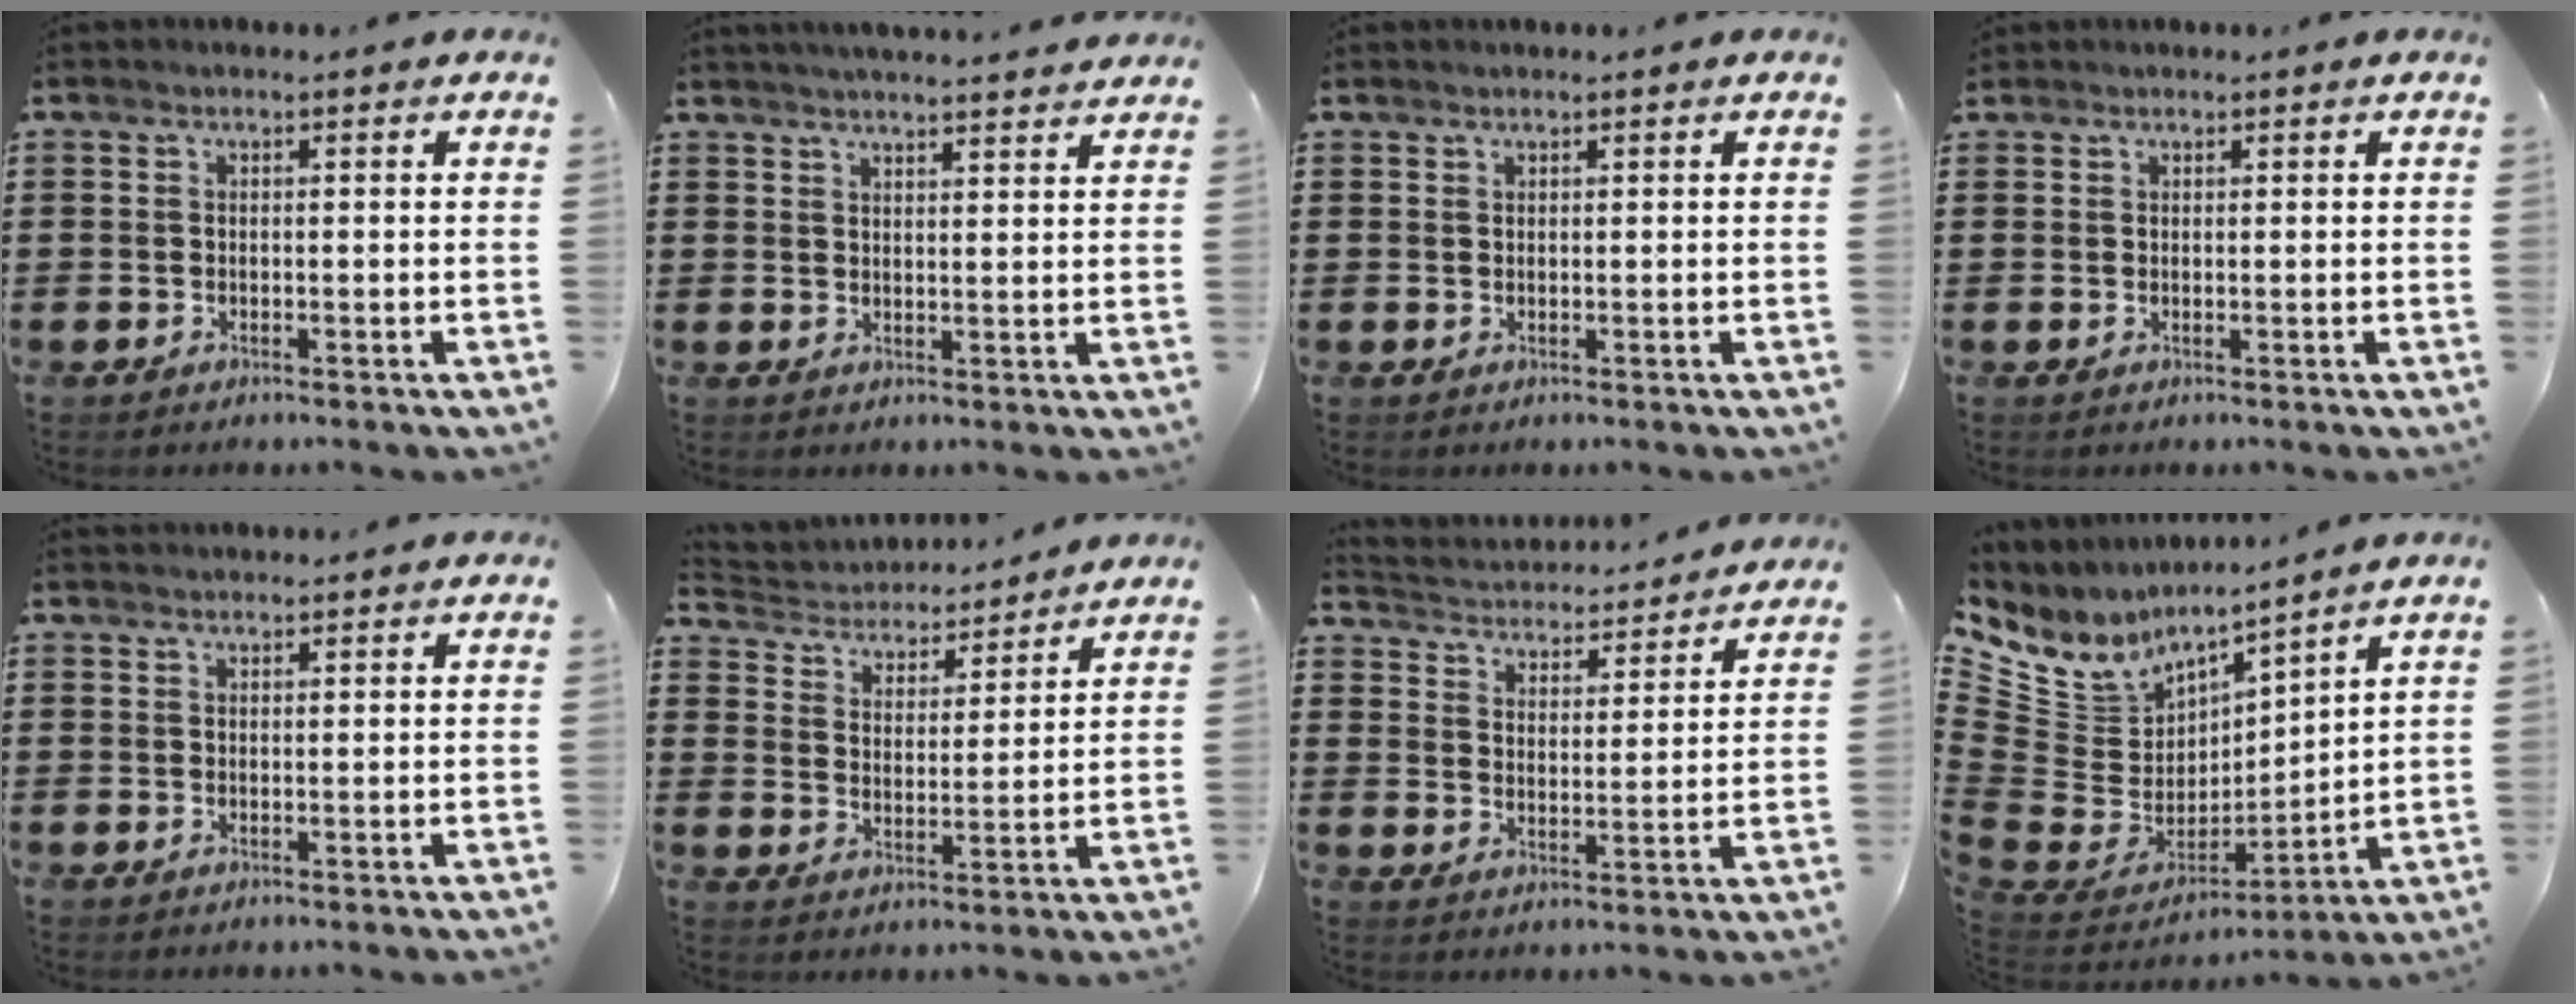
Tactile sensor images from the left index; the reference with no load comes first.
{"total": 3.0, "force": [2.9, -0.5, 0.3], "torque": [-0.015, -0.013, 0.053]}
{"total": 0.5, "force": [0.5, 0.0, 0.1], "torque": [-0.003, -0.001, 0.012]}
{"total": 0.7, "force": [0.6, 0.3, 0.0], "torque": [-0.002, 0.001, 0.013]}
{"total": 1.2, "force": [1.2, 0.1, 0.1], "torque": [-0.003, 0.000, 0.023]}
{"total": 4.1, "force": [4.0, 0.8, 0.0], "torque": [-0.026, -0.027, 0.065]}
{"total": 3.6, "force": [3.6, 0.1, -0.3], "torque": [-0.019, -0.031, 0.055]}
{"total": 7.8, "force": [4.2, 6.4, 1.6], "torque": [-0.090, -0.045, 0.081]}